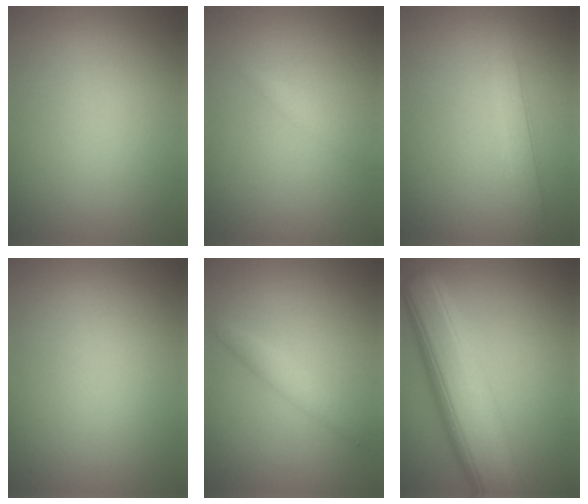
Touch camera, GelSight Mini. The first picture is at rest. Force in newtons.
{"total": 0.8, "press": 0.8, "slide": 0.0}
{"total": 2.2, "press": 2.2, "slide": 0.1}
{"total": 0.0}
{"total": 2.5, "press": 2.5, "slide": 0.1}
{"total": 10.6, "press": 10.6, "slide": 0.2}